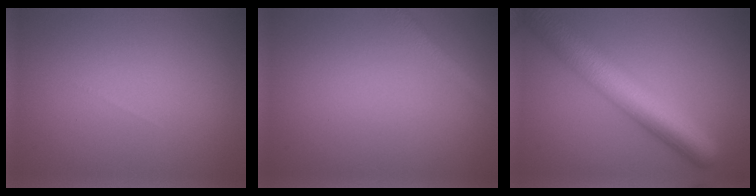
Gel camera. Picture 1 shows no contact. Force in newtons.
{"total": 1.7, "press": 1.7, "slide": 0.1}
{"total": 8.2, "press": 8.2, "slide": 0.3}